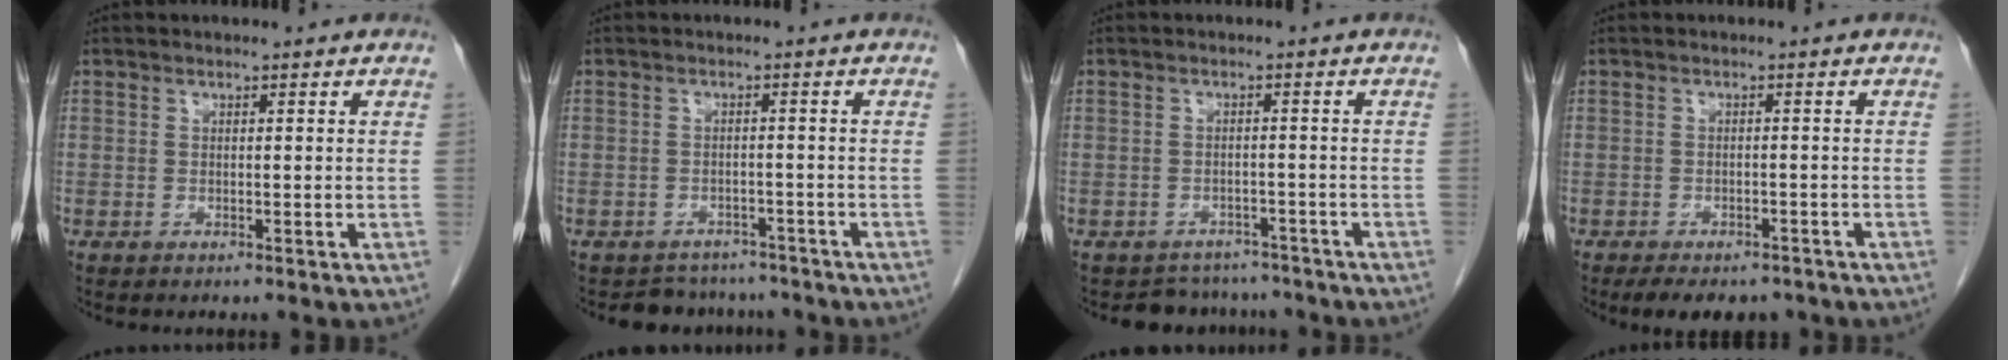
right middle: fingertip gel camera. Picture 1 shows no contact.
{"total": 4.9, "force": [-4.3, 2.1, -0.6], "torque": [0.009, 0.012, -0.057]}
{"total": 5.1, "force": [-4.6, 2.1, -0.8], "torque": [0.012, 0.014, -0.059]}
{"total": 8.2, "force": [-6.4, 3.7, 3.5], "torque": [-0.046, 0.000, -0.082]}